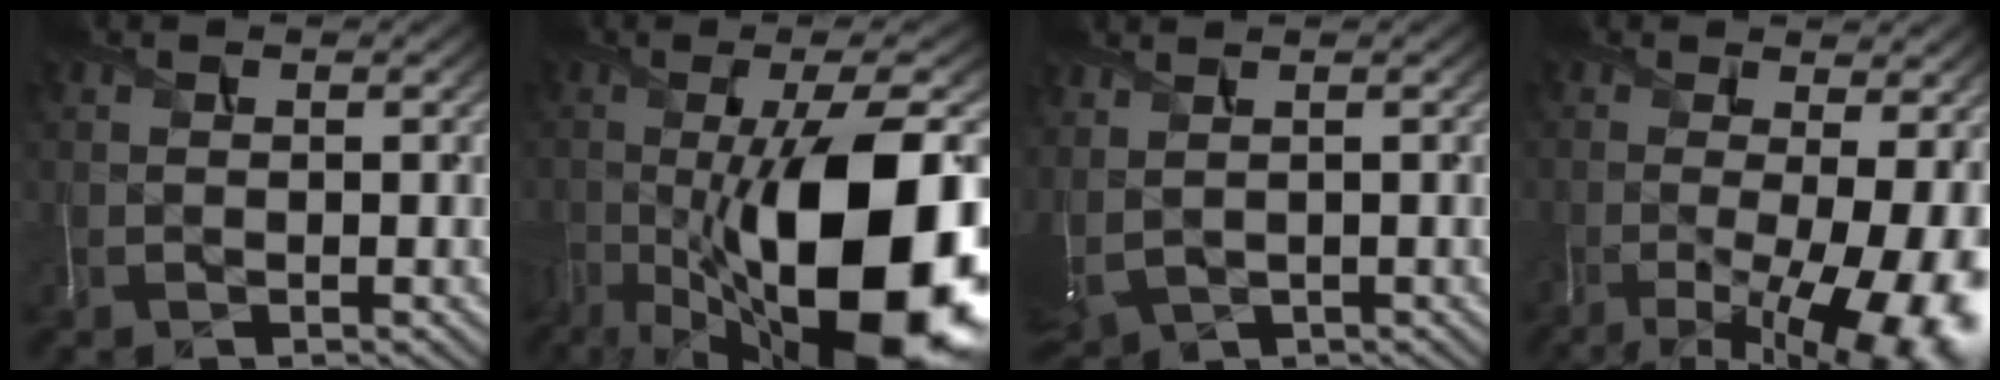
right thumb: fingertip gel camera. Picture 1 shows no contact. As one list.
[{"total": 19.9, "force": [-5.7, 7.2, 17.6], "torque": [-0.293, -0.015, -0.088]}, {"total": 3.6, "force": [1.9, 1.9, 2.5], "torque": [-0.071, 0.011, 0.037]}, {"total": 14.8, "force": [-4.8, 5.4, 12.9], "torque": [-0.163, -0.040, -0.048]}]